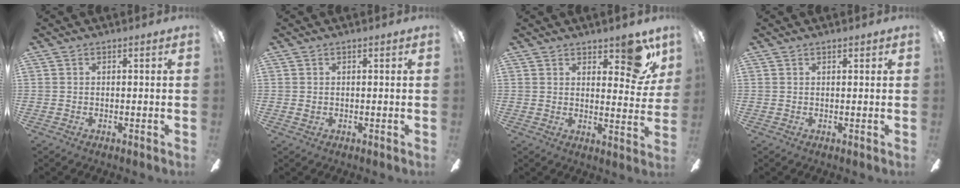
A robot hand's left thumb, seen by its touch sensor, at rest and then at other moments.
{"total": 0.7, "force": [0.1, 0.6, 0.4], "torque": [-0.008, 0.005, 0.000]}
{"total": 10.4, "force": [6.8, 4.5, 6.5], "torque": [-0.068, -0.032, 0.117]}
{"total": 0.9, "force": [0.7, 0.3, 0.5], "torque": [-0.011, 0.000, 0.013]}